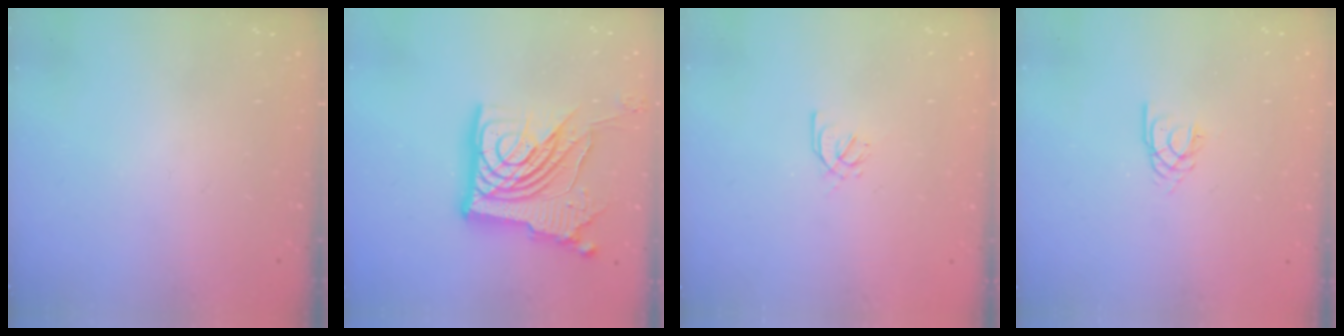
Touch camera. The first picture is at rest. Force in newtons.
{"total": 22.5, "press": 22.4, "slide": 2.7}
{"total": 2.6, "press": 2.5, "slide": 0.7}
{"total": 2.3, "press": 2.3, "slide": 0.2}